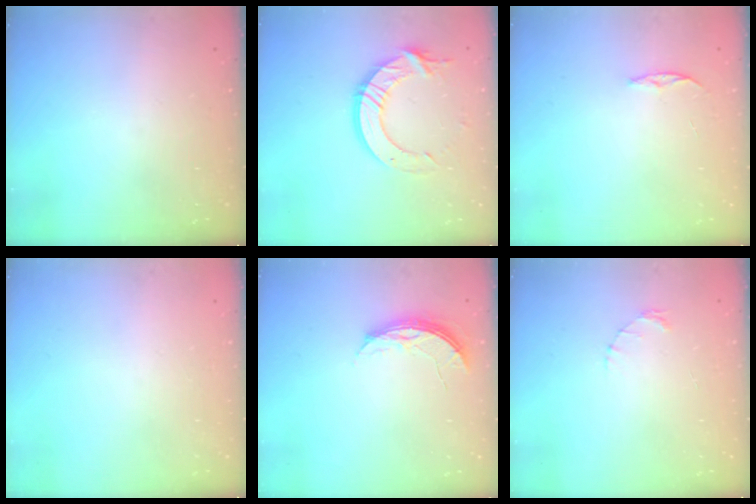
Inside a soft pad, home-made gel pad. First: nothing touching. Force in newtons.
{"total": 13.5, "press": 13.5, "slide": 1.4}
{"total": 3.3, "press": 3.3, "slide": 0.4}
{"total": 0.0}
{"total": 5.6, "press": 5.6, "slide": 0.5}
{"total": 1.6, "press": 1.5, "slide": 0.3}